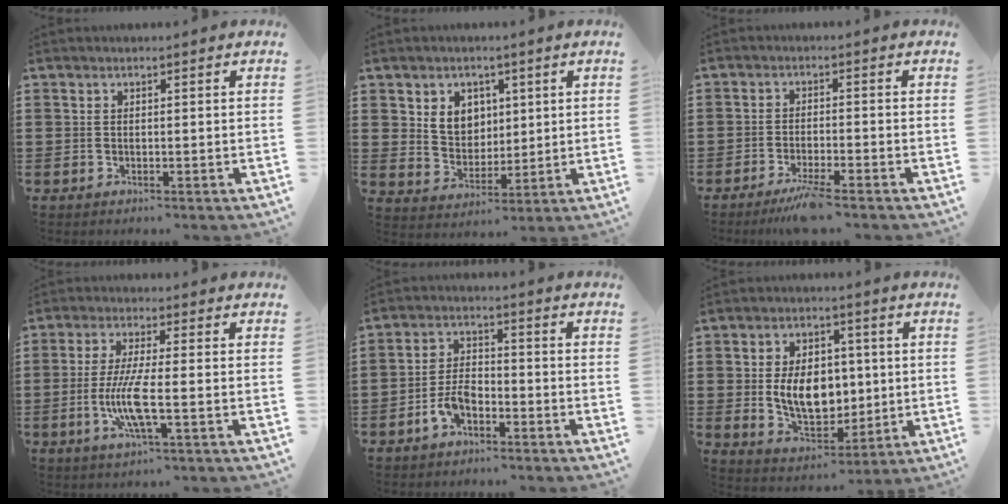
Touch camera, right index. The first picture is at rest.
{"total": 5.3, "force": [2.4, 4.4, 1.5], "torque": [-0.044, 0.010, 0.042]}
{"total": 3.6, "force": [-2.8, -0.1, 2.2], "torque": [-0.043, -0.009, -0.052]}
{"total": 7.6, "force": [-1.9, 1.1, 7.3], "torque": [-0.166, -0.021, -0.044]}
{"total": 5.2, "force": [-2.9, 2.4, 3.5], "torque": [-0.086, 0.003, -0.062]}
{"total": 9.3, "force": [0.3, 6.1, 7.0], "torque": [-0.125, 0.006, 0.003]}